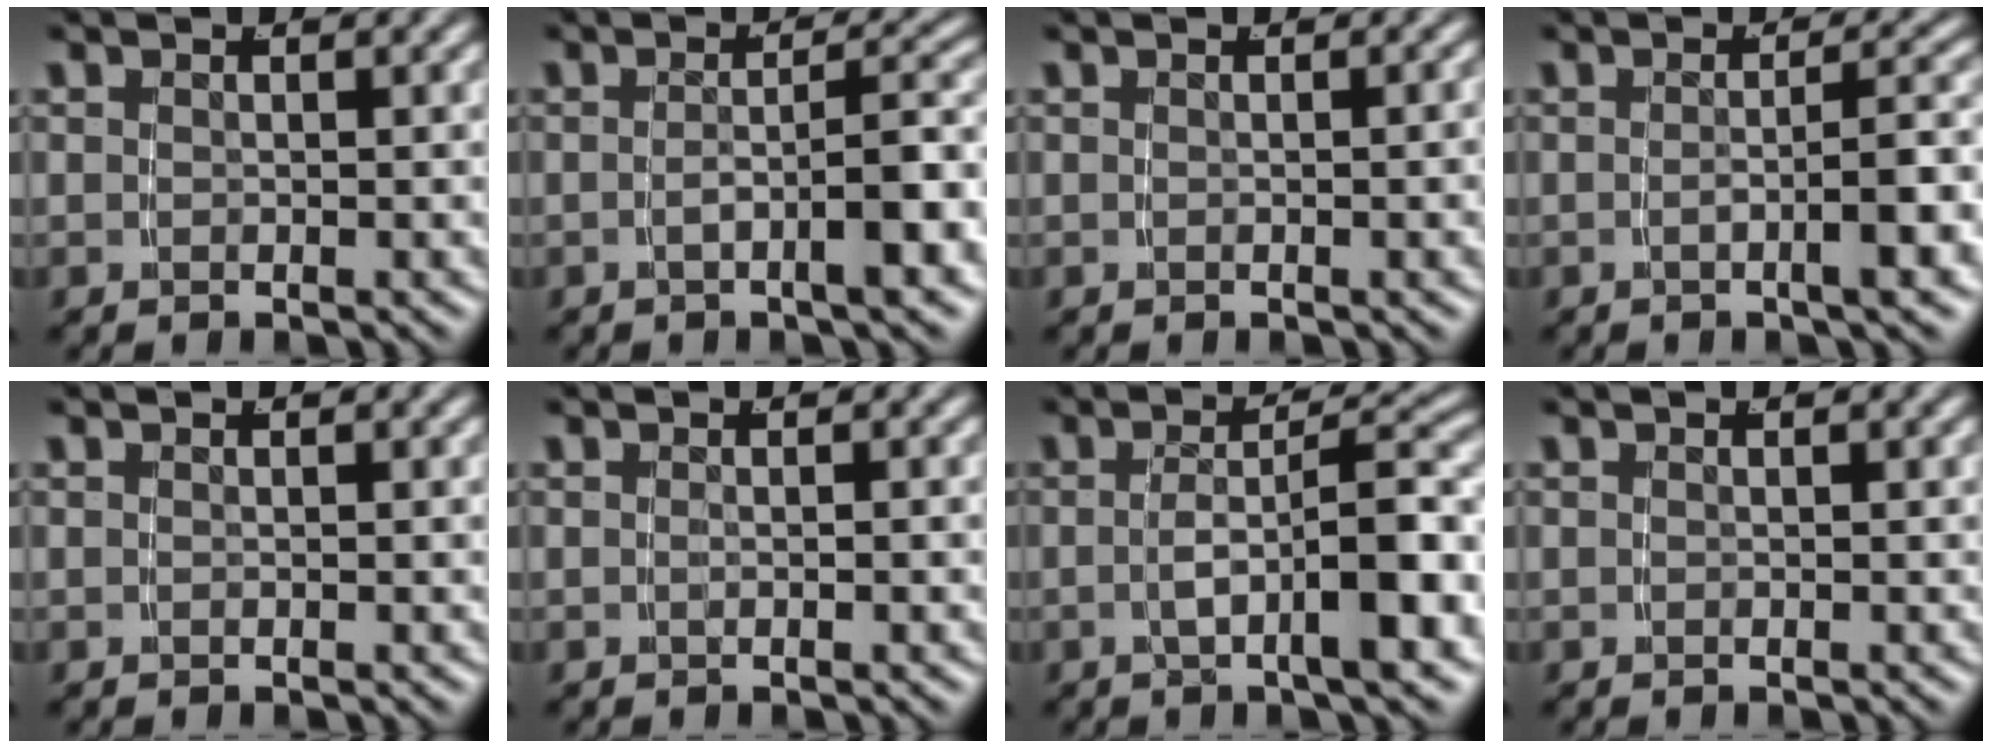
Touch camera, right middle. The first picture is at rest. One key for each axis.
{"total": 4.5, "fx": -2.0, "fy": 0.5, "fz": 4.0, "tx": -0.048, "ty": 0.007, "tz": -0.031}
{"total": 0.6, "fx": -0.2, "fy": -0.2, "fz": 0.6, "tx": -0.007, "ty": 0.007, "tz": -0.005}
{"total": 3.9, "fx": -1.4, "fy": 0.3, "fz": 3.6, "tx": -0.045, "ty": 0.005, "tz": -0.022}
{"total": 0.0}
{"total": 0.8, "fx": -0.4, "fy": -0.7, "fz": 0.2, "tx": -0.004, "ty": -0.001, "tz": -0.003}
{"total": 6.1, "fx": -2.3, "fy": 1.2, "fz": 5.5, "tx": -0.068, "ty": 0.010, "tz": -0.034}
{"total": 0.0}